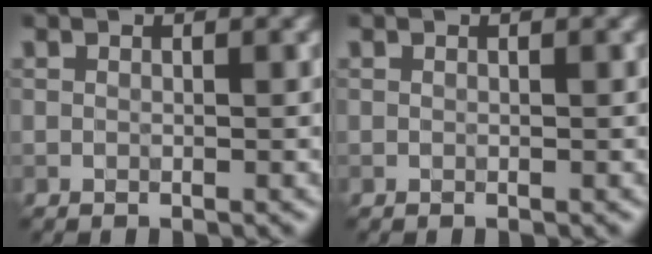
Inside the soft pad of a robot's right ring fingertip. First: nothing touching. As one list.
[{"total": 0.0}]